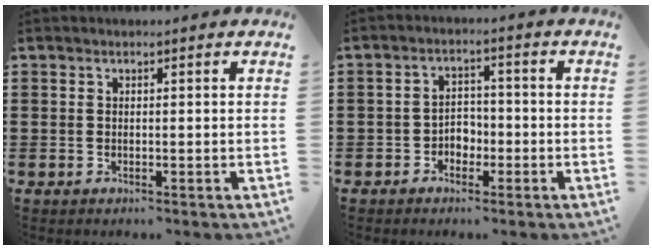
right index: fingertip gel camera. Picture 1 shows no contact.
{"total": 1.9, "force": [-1.6, 0.7, 0.6], "torque": [-0.018, 0.002, -0.035]}